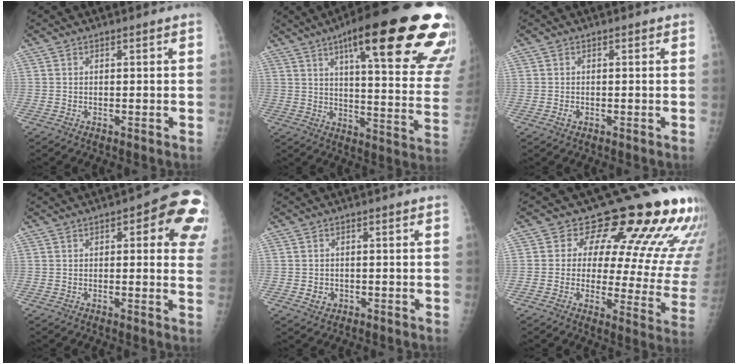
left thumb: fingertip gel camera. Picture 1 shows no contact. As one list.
[{"total": 31.1, "force": [17.5, 6.8, 24.8], "torque": [-0.256, -0.038, 0.239]}, {"total": 0.9, "force": [-0.3, 0.7, 0.5], "torque": [-0.007, 0.000, -0.004]}, {"total": 13.1, "force": [4.5, 4.9, 11.4], "torque": [-0.091, -0.006, 0.039]}, {"total": 2.2, "force": [-0.5, 1.9, 0.9], "torque": [-0.006, 0.003, -0.002]}, {"total": 19.8, "force": [13.5, 7.5, 12.5], "torque": [-0.109, -0.079, 0.150]}]